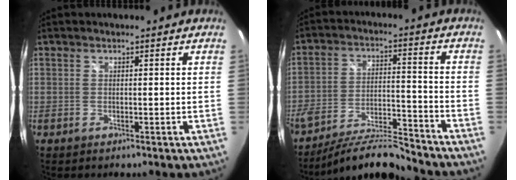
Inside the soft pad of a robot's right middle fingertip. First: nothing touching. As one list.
[{"total": 11.3, "force": [-10.7, 0.7, 3.6], "torque": [-0.076, -0.005, -0.183]}]